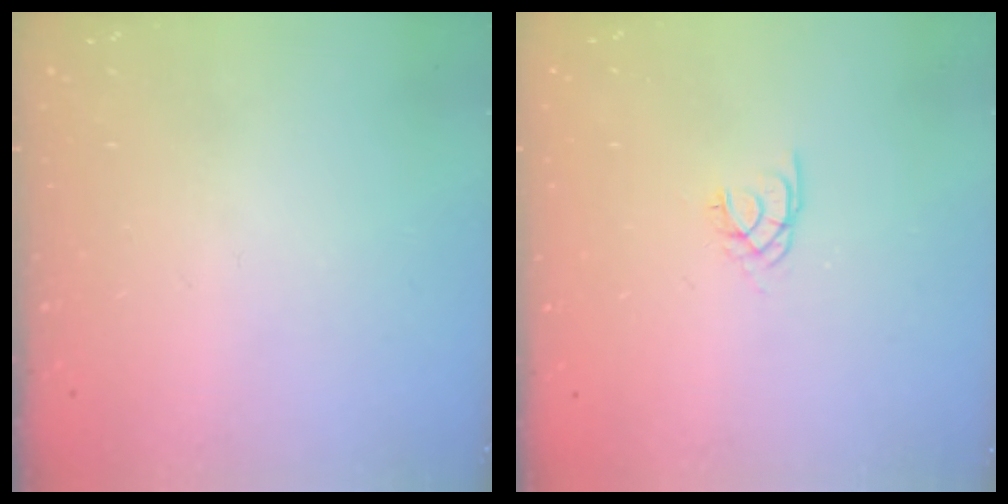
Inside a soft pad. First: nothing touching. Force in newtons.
{"total": 2.0, "press": 2.0, "slide": 0.3}